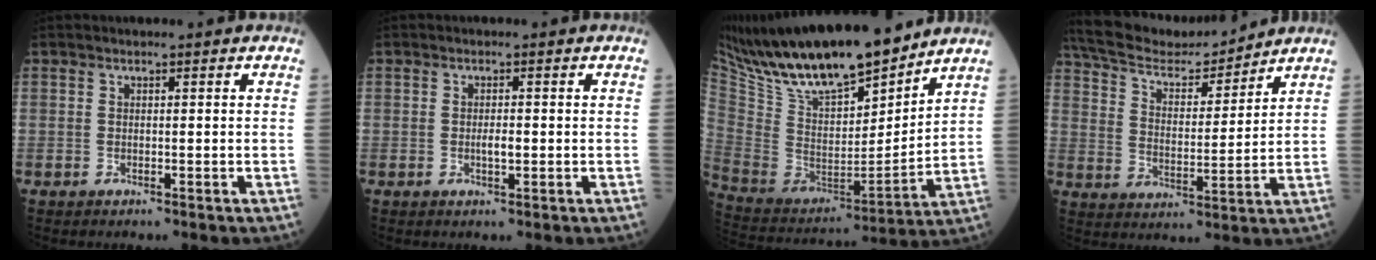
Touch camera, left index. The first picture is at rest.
{"total": 1.6, "force": [-0.1, 0.5, 1.5], "torque": [-0.030, 0.000, -0.001]}
{"total": 22.6, "force": [18.6, 5.1, 11.8], "torque": [-0.226, -0.003, 0.335]}
{"total": 14.4, "force": [13.5, 2.1, 4.5], "torque": [-0.089, 0.011, 0.237]}